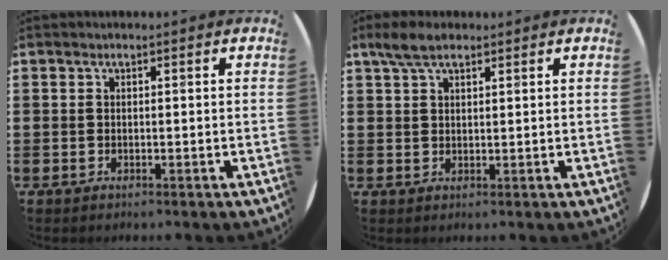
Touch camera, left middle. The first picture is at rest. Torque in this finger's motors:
{"motor_torque": [0.73, -0.38, -0.02, -0.03]}